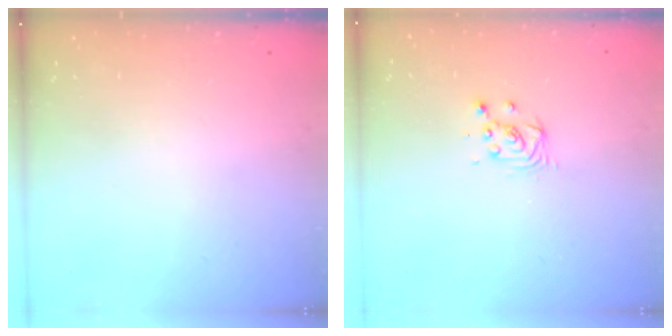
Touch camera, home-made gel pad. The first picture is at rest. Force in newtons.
{"total": 3.4, "press": 3.4, "slide": 0.4}